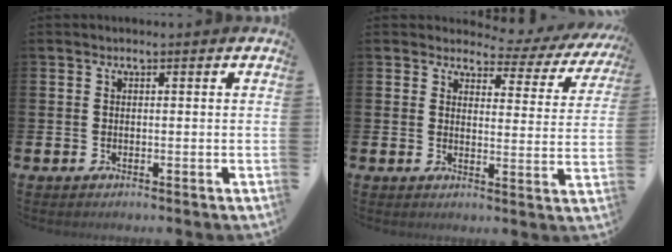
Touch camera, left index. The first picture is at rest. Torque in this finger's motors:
{"motor_torque": [0.83, -1.31, 0.07, 0.00]}